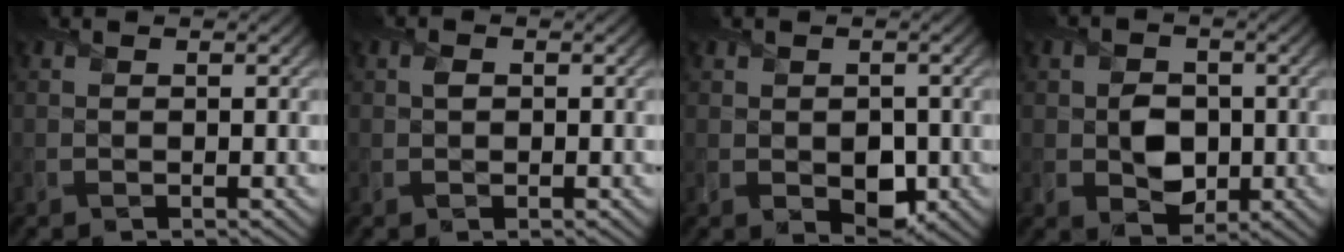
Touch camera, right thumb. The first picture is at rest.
{"total": 0.6, "force": [0.2, 0.5, 0.3], "torque": [-0.007, 0.002, 0.001]}
{"total": 3.2, "force": [-0.5, 2.4, 2.1], "torque": [-0.039, -0.018, -0.002]}
{"total": 4.5, "force": [-0.3, 3.8, 2.5], "torque": [-0.050, -0.005, -0.007]}